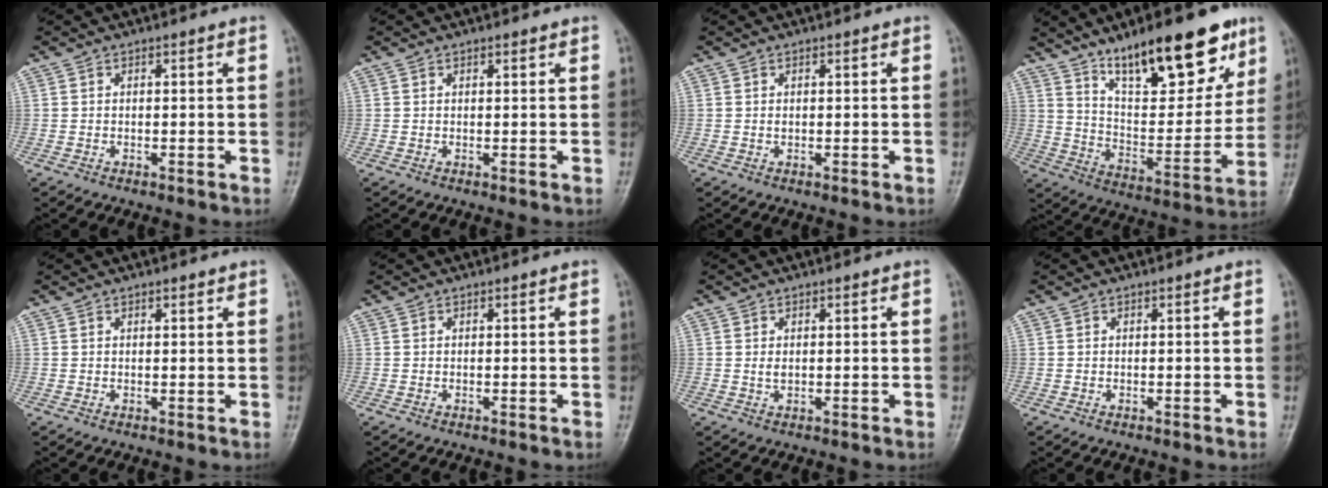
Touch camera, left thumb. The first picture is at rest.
{"total": 0.8, "force": [0.6, 0.3, 0.5], "torque": [-0.008, -0.003, 0.009]}
{"total": 0.7, "force": [0.4, 0.3, 0.6], "torque": [-0.007, -0.001, 0.007]}
{"total": 21.8, "force": [14.0, 7.6, 14.9], "torque": [-0.183, -0.062, 0.231]}
{"total": 1.0, "force": [0.8, 0.4, 0.6], "torque": [-0.008, -0.004, 0.011]}
{"total": 0.0}
{"total": 1.5, "force": [0.5, 0.8, 1.2], "torque": [-0.019, -0.003, 0.013]}
{"total": 0.0}